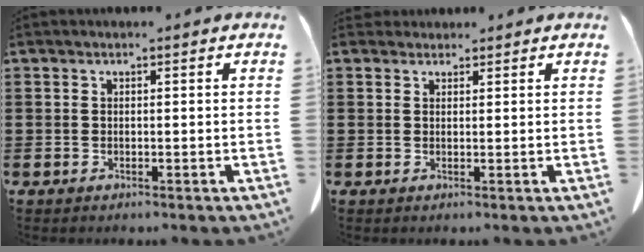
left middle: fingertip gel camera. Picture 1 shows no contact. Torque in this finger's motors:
{"motor_torque": [0.07, 0.06, 0.00, 0.00]}